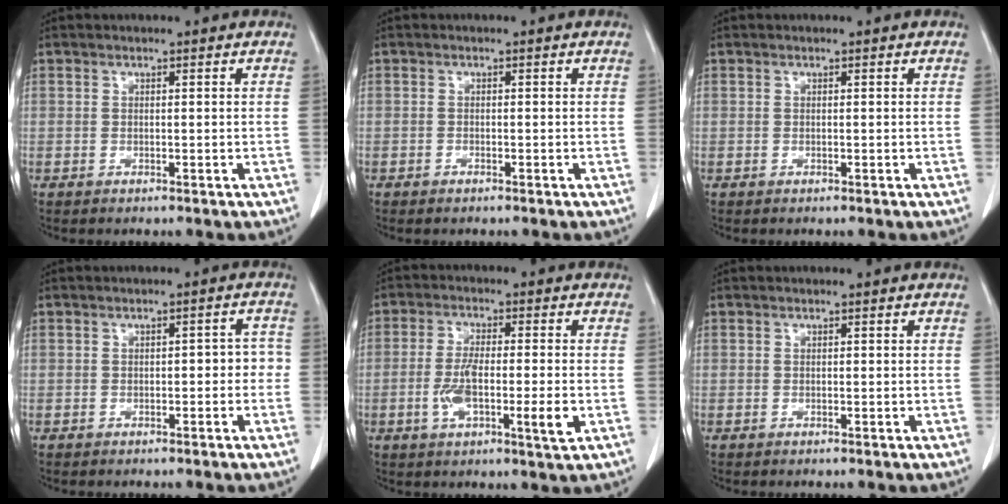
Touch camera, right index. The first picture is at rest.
{"total": 0.6, "force": [-0.5, 0.2, 0.2], "torque": [-0.009, -0.001, -0.007]}
{"total": 0.0}
{"total": 2.8, "force": [-0.6, 1.5, 2.3], "torque": [-0.022, 0.019, -0.005]}
{"total": 8.5, "force": [-2.0, 1.3, 8.1], "torque": [-0.144, -0.004, -0.033]}
{"total": 0.0}